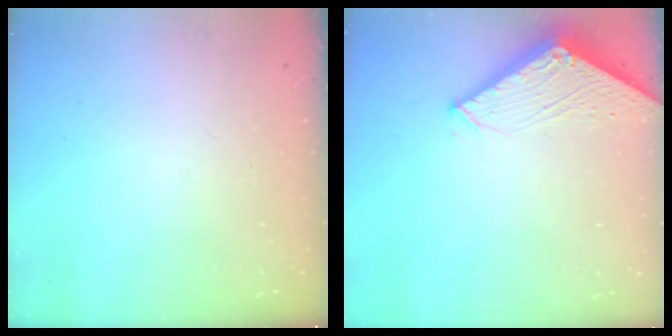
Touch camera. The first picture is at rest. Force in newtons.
{"total": 2.8, "press": 2.8, "slide": 0.3}